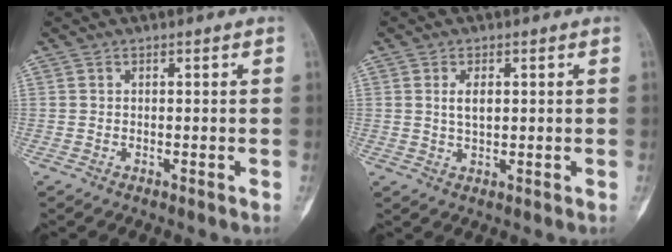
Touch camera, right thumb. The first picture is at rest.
{"total": 3.2, "force": [0.8, 1.6, 2.6], "torque": [-0.040, -0.005, 0.016]}